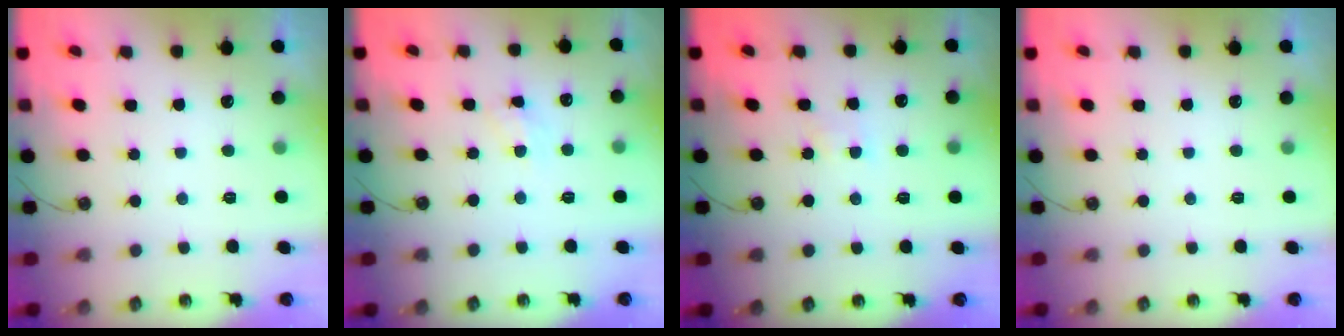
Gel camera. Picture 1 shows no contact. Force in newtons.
{"total": 4.8, "press": 4.7, "slide": 0.7}
{"total": 3.5, "press": 3.5, "slide": 0.5}
{"total": 0.0}